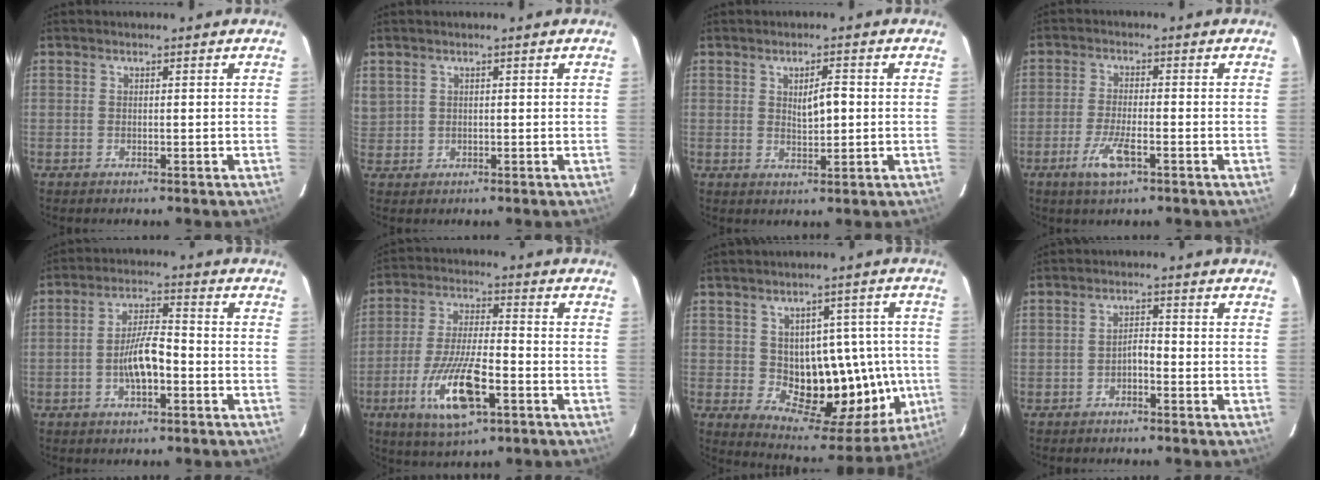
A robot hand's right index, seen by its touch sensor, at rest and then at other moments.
{"total": 2.7, "force": [1.3, 2.3, 0.6], "torque": [-0.016, 0.009, 0.032]}
{"total": 3.5, "force": [0.5, 1.0, 3.3], "torque": [-0.054, -0.001, 0.010]}
{"total": 5.2, "force": [-2.6, 1.1, 4.4], "torque": [-0.091, -0.005, -0.045]}
{"total": 6.7, "force": [-1.9, 1.9, 6.2], "torque": [-0.123, 0.014, -0.035]}
{"total": 12.8, "force": [-5.2, 3.2, 11.3], "torque": [-0.224, -0.013, -0.089]}
{"total": 16.3, "force": [-1.1, 8.9, 13.5], "torque": [-0.156, 0.024, 0.013]}
{"total": 2.0, "force": [-1.1, 0.7, 1.6], "torque": [-0.022, 0.006, -0.020]}